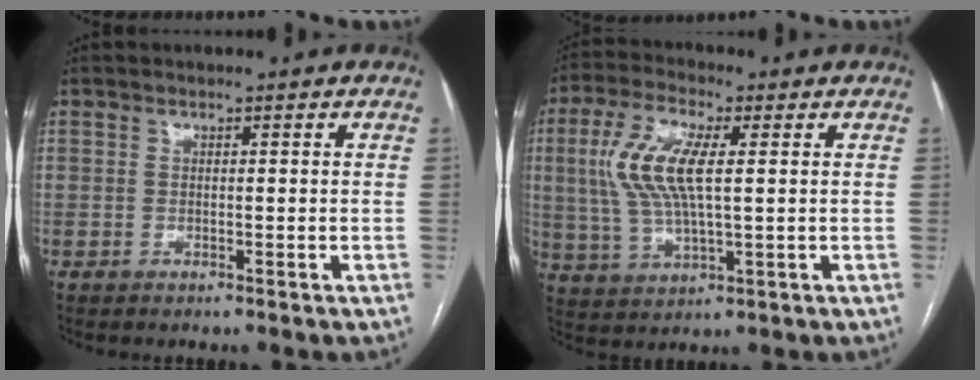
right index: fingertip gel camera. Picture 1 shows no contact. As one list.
[{"total": 10.6, "force": [1.9, 3.1, 10.0], "torque": [-0.225, 0.008, 0.038]}]